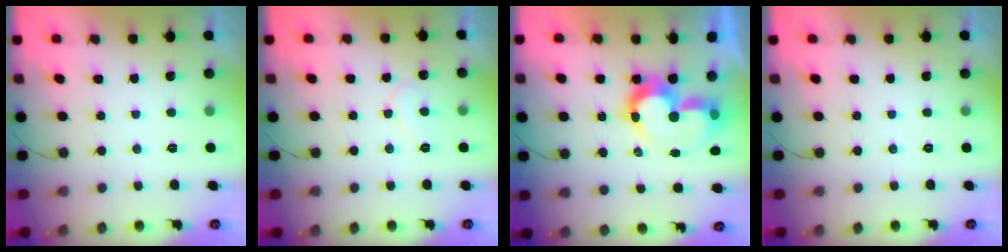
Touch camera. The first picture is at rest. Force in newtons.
{"total": 5.1, "press": 5.1, "slide": 0.4}
{"total": 11.2, "press": 10.6, "slide": 3.6}
{"total": 0.0}